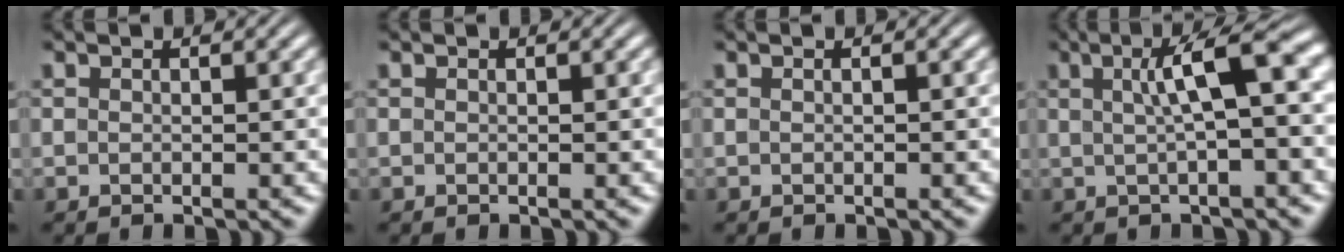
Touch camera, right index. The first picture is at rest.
{"total": 0.0}
{"total": 0.0}
{"total": 5.1, "force": [0.7, 0.8, 5.0], "torque": [-0.072, 0.021, 0.013]}